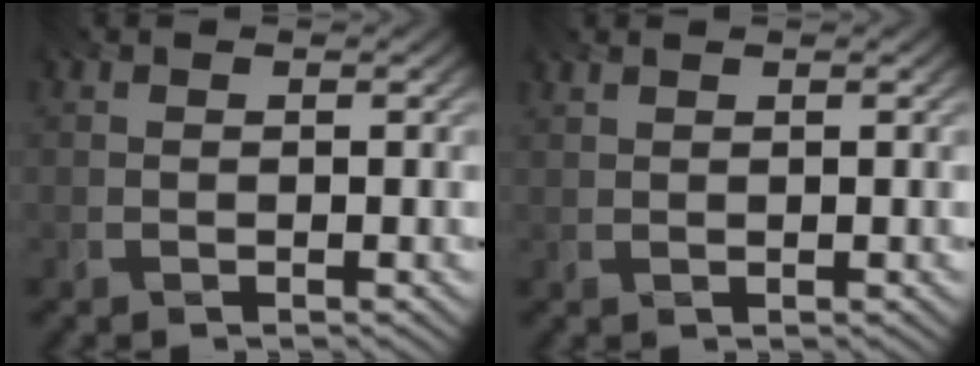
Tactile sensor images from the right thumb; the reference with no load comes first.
{"total": 0.9, "force": [0.8, 0.1, 0.4], "torque": [-0.003, -0.002, 0.012]}